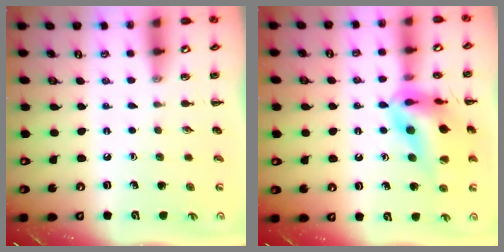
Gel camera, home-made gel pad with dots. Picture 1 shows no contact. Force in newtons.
{"total": 18.0, "press": 17.8, "slide": 2.2}